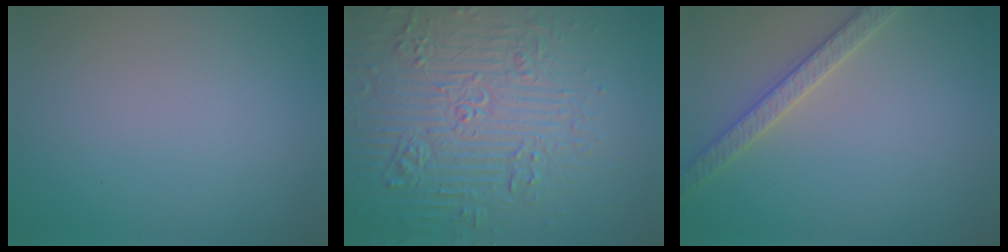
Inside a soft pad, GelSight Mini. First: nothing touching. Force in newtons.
{"total": 8.0, "press": 7.7, "slide": 2.0}
{"total": 2.7, "press": 2.7, "slide": 0.3}